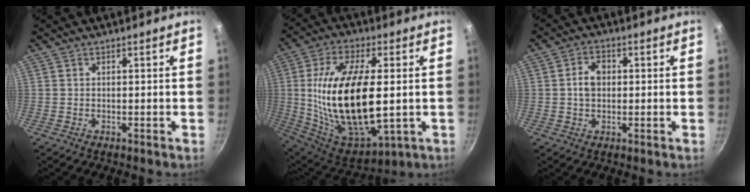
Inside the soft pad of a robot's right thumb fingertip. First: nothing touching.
{"total": 25.1, "force": [0.1, 11.5, 22.3], "torque": [-0.424, -0.001, 0.017]}
{"total": 4.8, "force": [0.3, 3.5, 3.3], "torque": [-0.043, 0.010, 0.000]}